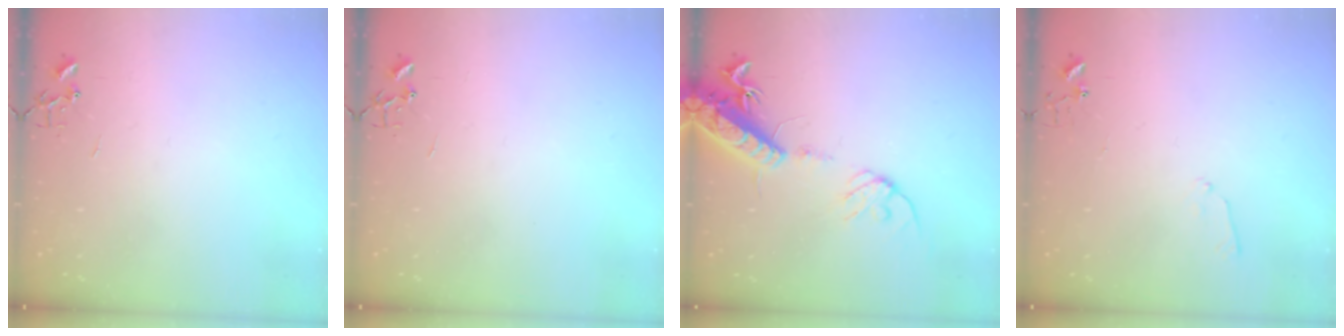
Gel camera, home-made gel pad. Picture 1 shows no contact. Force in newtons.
{"total": 0.0}
{"total": 16.1, "press": 15.7, "slide": 3.6}
{"total": 5.0, "press": 5.0, "slide": 0.7}